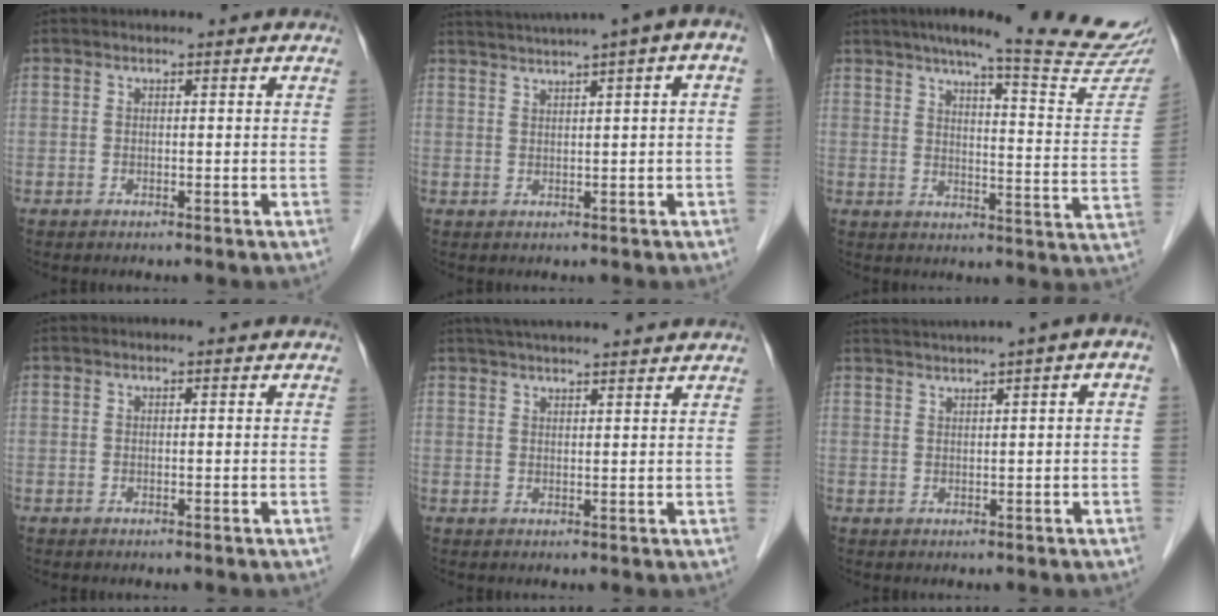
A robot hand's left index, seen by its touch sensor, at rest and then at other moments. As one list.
[{"total": 8.4, "force": [4.8, -0.1, 6.9], "torque": [-0.112, 0.044, 0.071]}, {"total": 22.5, "force": [19.8, 0.4, 10.7], "torque": [-0.145, -0.064, 0.238]}, {"total": 0.0}, {"total": 12.3, "force": [11.1, 0.5, 5.4], "torque": [-0.089, 0.035, 0.151]}, {"total": 5.0, "force": [2.9, -0.4, 4.1], "torque": [-0.076, 0.028, 0.051]}]